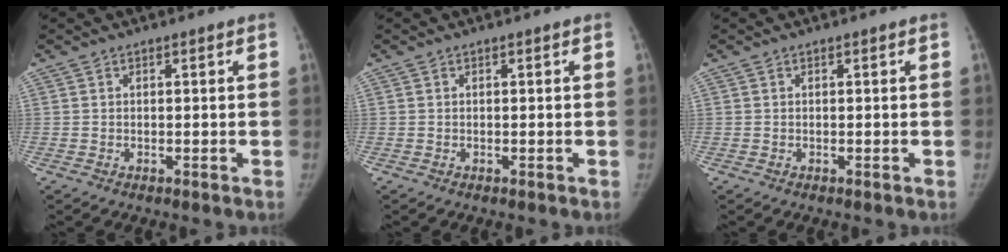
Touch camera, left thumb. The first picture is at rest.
{"total": 0.0}
{"total": 0.0}